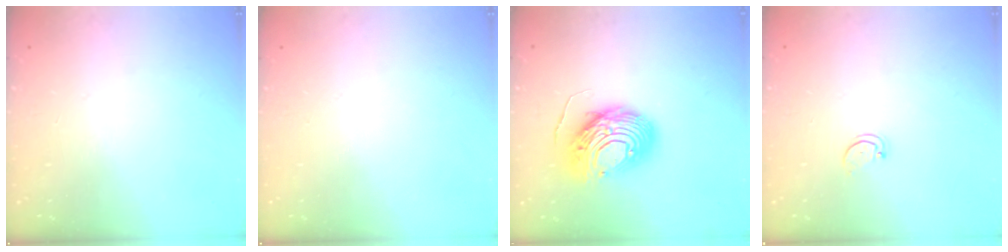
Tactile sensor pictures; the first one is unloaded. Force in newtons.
{"total": 0.0}
{"total": 12.9, "press": 12.8, "slide": 1.3}
{"total": 1.5, "press": 1.5, "slide": 0.3}